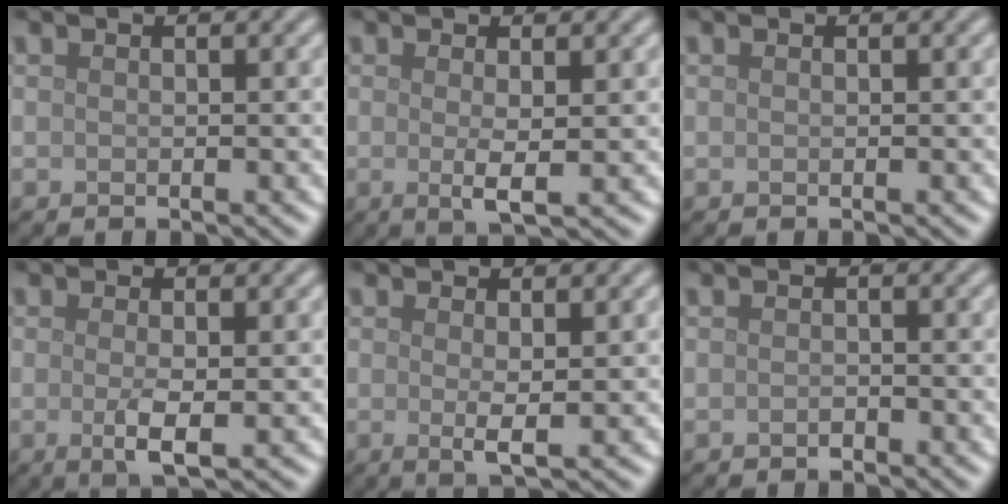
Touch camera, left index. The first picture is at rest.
{"total": 2.2, "force": [0.1, 0.3, 2.2], "torque": [-0.040, -0.007, 0.003]}
{"total": 0.0}
{"total": 2.5, "force": [-0.3, 0.5, 2.5], "torque": [-0.048, -0.007, -0.003]}
{"total": 1.9, "force": [0.2, 0.3, 1.8], "torque": [-0.034, -0.008, 0.005]}
{"total": 0.6, "force": [-0.4, 0.3, 0.3], "torque": [-0.006, -0.001, -0.006]}